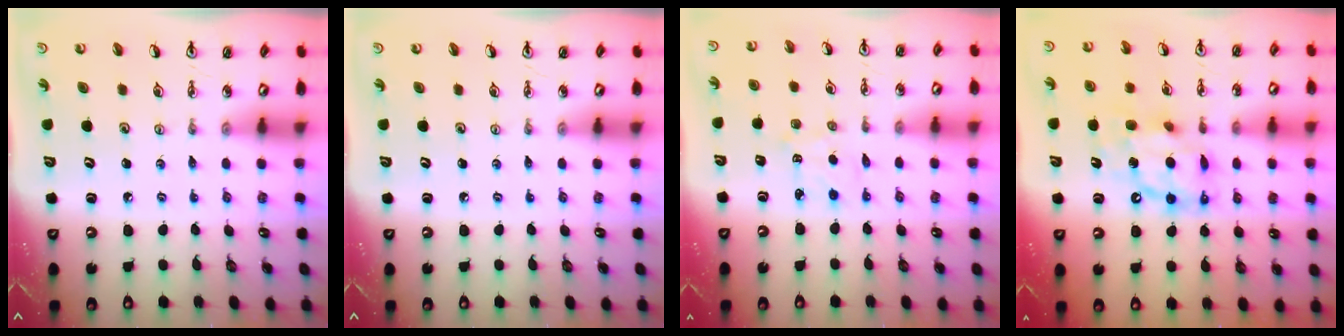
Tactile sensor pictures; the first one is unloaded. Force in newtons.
{"total": 0.0}
{"total": 2.9, "press": 2.9, "slide": 0.4}
{"total": 12.2, "press": 12.1, "slide": 1.1}